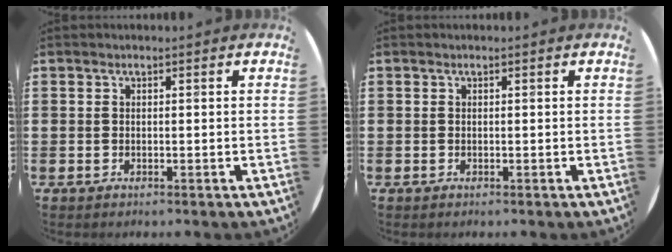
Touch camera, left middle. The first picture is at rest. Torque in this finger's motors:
{"motor_torque": [-0.05, 0.05, -0.01, 0.00]}